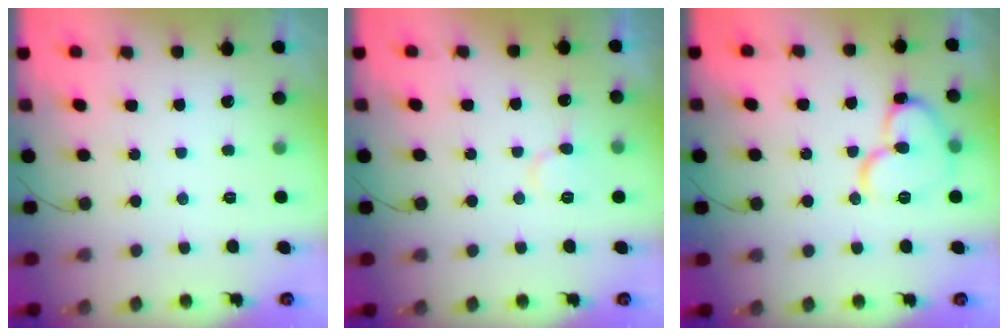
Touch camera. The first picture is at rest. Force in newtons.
{"total": 7.2, "press": 7.1, "slide": 0.6}
{"total": 12.6, "press": 12.4, "slide": 1.7}